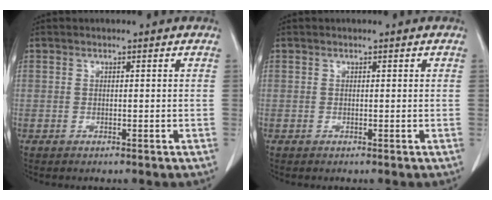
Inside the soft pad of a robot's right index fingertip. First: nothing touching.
{"total": 0.0}